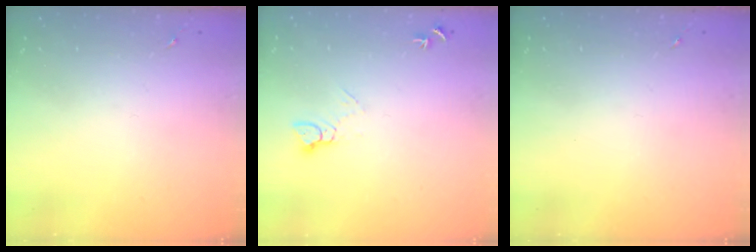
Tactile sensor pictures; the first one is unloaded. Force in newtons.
{"total": 5.5, "press": 5.5, "slide": 0.5}
{"total": 0.0}